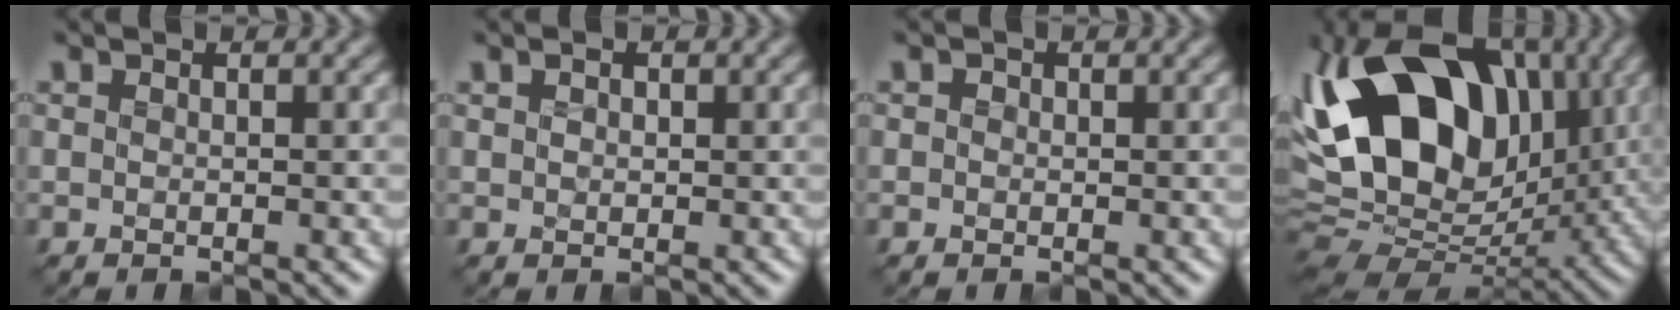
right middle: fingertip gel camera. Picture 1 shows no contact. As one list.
[{"total": 1.3, "force": [0.7, 1.0, 0.6], "torque": [-0.017, 0.005, 0.006]}, {"total": 0.8, "force": [0.2, 0.7, 0.4], "torque": [-0.004, -0.002, -0.005]}, {"total": 15.4, "force": [2.6, 9.9, 11.5], "torque": [-0.207, 0.024, 0.029]}]